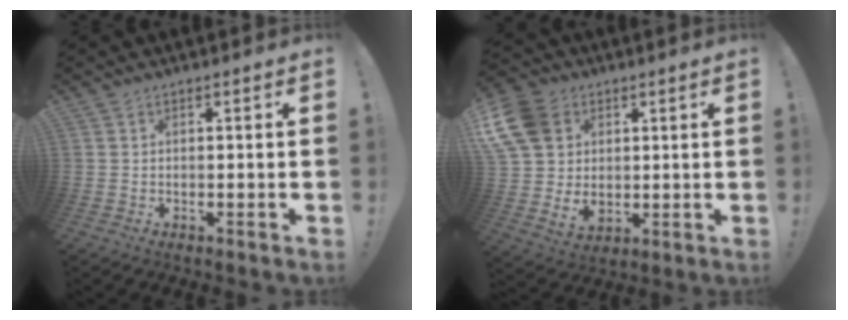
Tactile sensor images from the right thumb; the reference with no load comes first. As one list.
[{"total": 14.2, "force": [4.0, 11.8, 6.9], "torque": [-0.123, -0.025, 0.083]}]